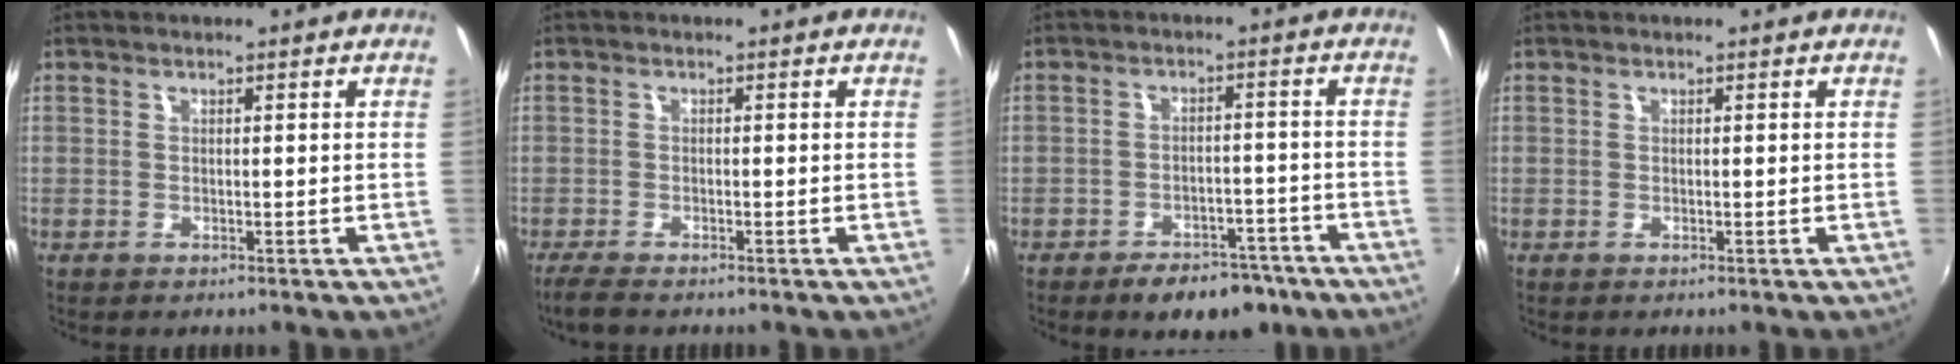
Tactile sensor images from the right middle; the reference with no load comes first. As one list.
[{"total": 2.9, "force": [-2.4, 0.2, 1.6], "torque": [-0.042, -0.010, -0.046]}, {"total": 8.7, "force": [-6.4, 4.7, 3.5], "torque": [-0.066, 0.025, -0.073]}, {"total": 0.0}]